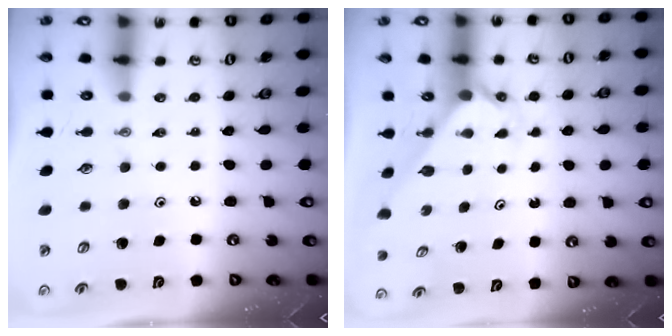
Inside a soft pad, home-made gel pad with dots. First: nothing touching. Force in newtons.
{"total": 1.9, "press": 1.9, "slide": 0.2}